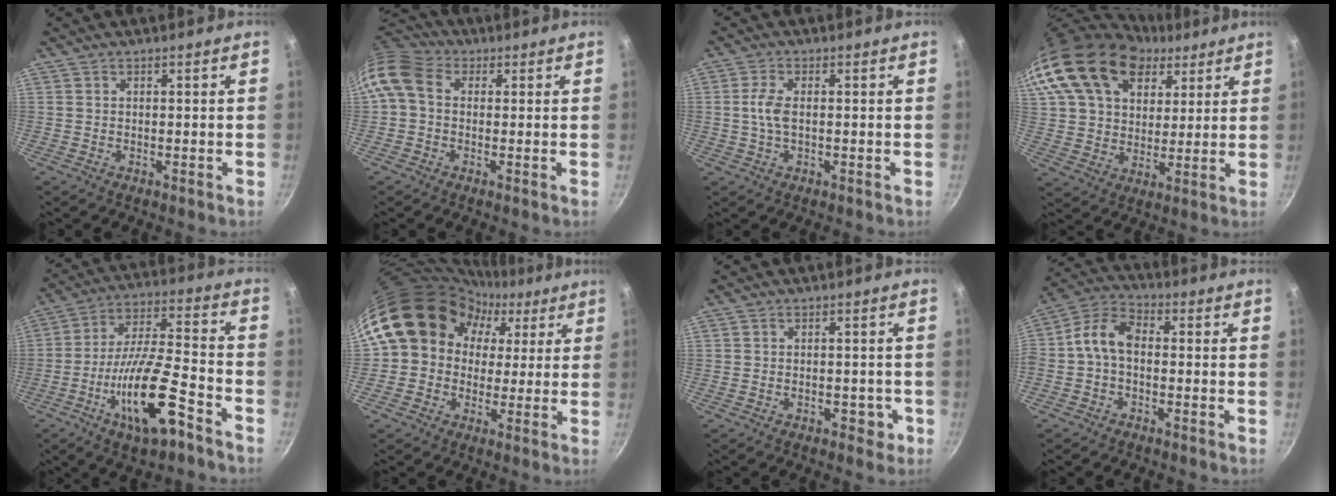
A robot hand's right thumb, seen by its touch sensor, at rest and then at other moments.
{"total": 8.5, "force": [0.8, 6.5, 5.4], "torque": [-0.110, 0.022, -0.003]}
{"total": 3.9, "force": [0.0, 1.8, 3.5], "torque": [-0.082, 0.005, -0.003]}
{"total": 22.9, "force": [12.2, 15.2, 12.1], "torque": [-0.225, 0.001, 0.221]}
{"total": 17.8, "force": [-8.5, 5.5, 14.7], "torque": [-0.250, 0.040, -0.151]}
{"total": 17.3, "force": [3.3, 14.9, 8.1], "torque": [-0.107, 0.052, 0.041]}
{"total": 3.6, "force": [-1.5, 2.1, 2.5], "torque": [-0.009, 0.011, -0.016]}
{"total": 7.8, "force": [-1.0, 5.0, 6.0], "torque": [-0.118, 0.035, -0.035]}